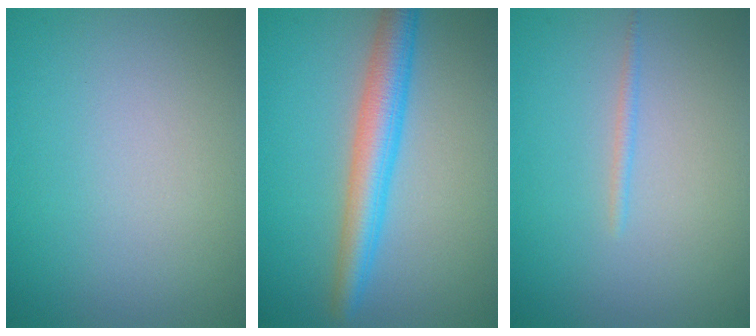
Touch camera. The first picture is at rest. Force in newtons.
{"total": 4.7, "press": 4.7, "slide": 0.2}
{"total": 0.7, "press": 0.7, "slide": 0.1}